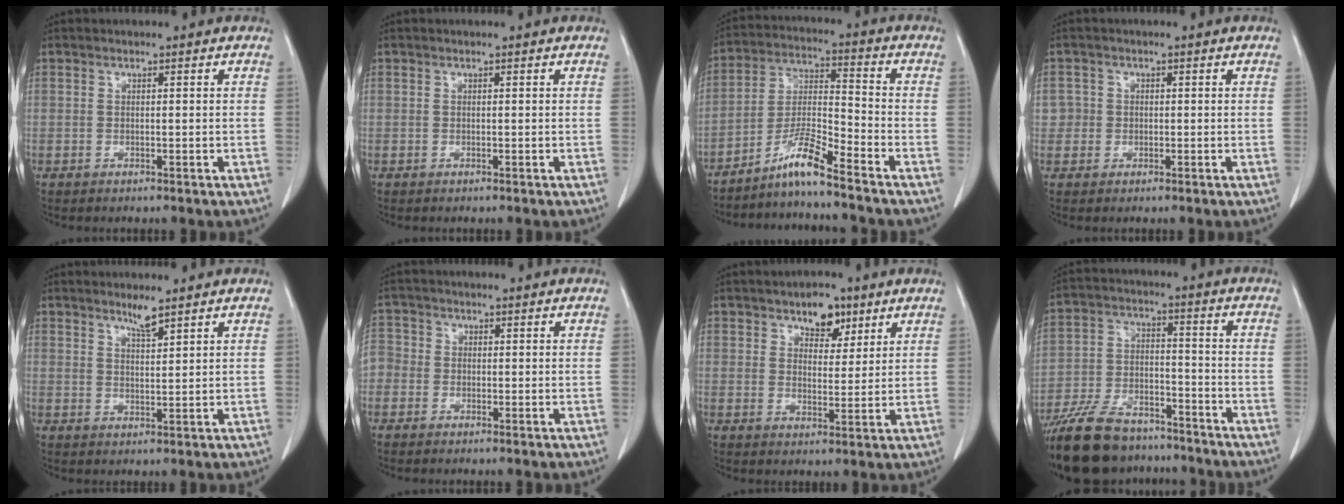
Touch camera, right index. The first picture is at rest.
{"total": 0.0}
{"total": 7.8, "force": [-6.3, -0.9, 4.4], "torque": [-0.092, -0.010, -0.122]}
{"total": 2.2, "force": [0.0, 2.2, -0.1], "torque": [0.016, 0.007, -0.004]}
{"total": 2.6, "force": [2.2, 0.0, 1.4], "torque": [-0.031, -0.005, 0.042]}
{"total": 3.2, "force": [-0.8, 3.0, 0.7], "torque": [-0.012, 0.012, -0.025]}
{"total": 5.5, "force": [3.5, 3.0, 3.0], "torque": [-0.036, 0.004, 0.054]}
{"total": 16.7, "force": [-13.8, 6.7, 6.5], "torque": [-0.134, 0.005, -0.229]}